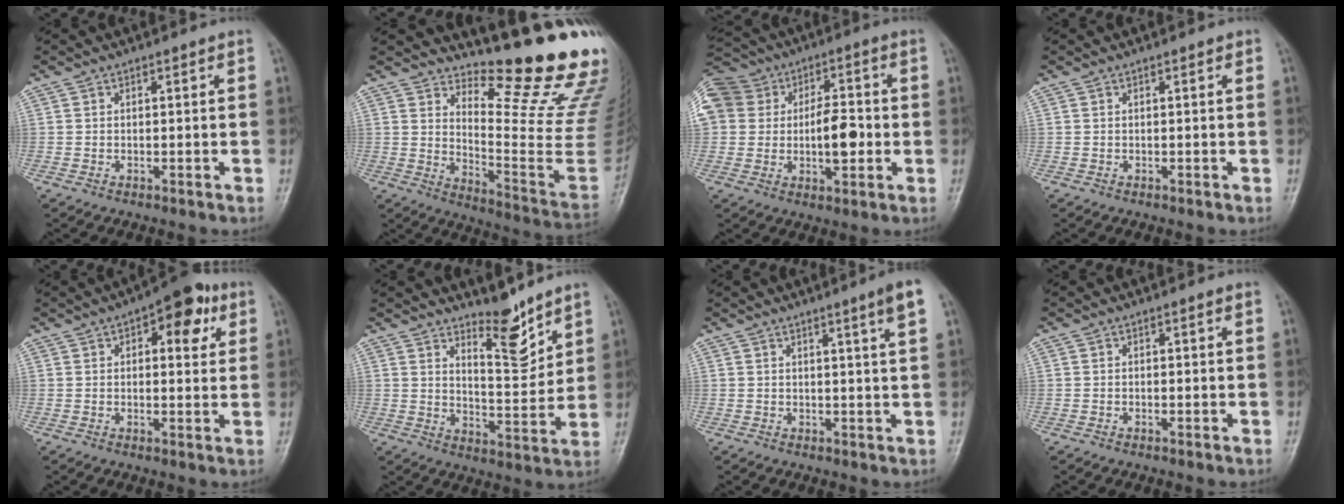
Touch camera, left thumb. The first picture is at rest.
{"total": 18.5, "force": [15.1, 1.7, 10.5], "torque": [-0.131, -0.169, 0.216]}
{"total": 22.3, "force": [0.7, 16.1, 15.5], "torque": [-0.301, 0.039, 0.022]}
{"total": 0.0}
{"total": 9.8, "force": [3.9, 4.9, 7.6], "torque": [-0.060, 0.004, 0.042]}
{"total": 7.8, "force": [6.1, 2.3, 4.4], "torque": [-0.051, -0.063, 0.105]}
{"total": 4.0, "force": [2.1, -0.6, 3.4], "torque": [-0.051, -0.013, 0.030]}
{"total": 0.6, "force": [-0.2, 0.3, 0.5], "torque": [-0.010, 0.009, -0.004]}